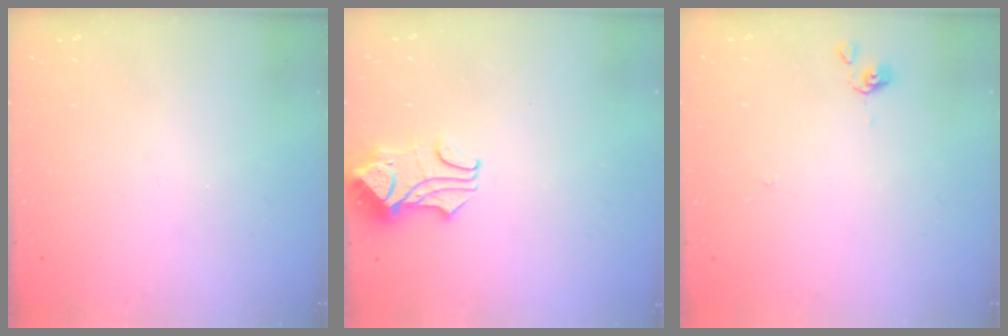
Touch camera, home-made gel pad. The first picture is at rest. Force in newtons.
{"total": 1.6, "press": 1.2, "slide": 1.0}
{"total": 0.0}